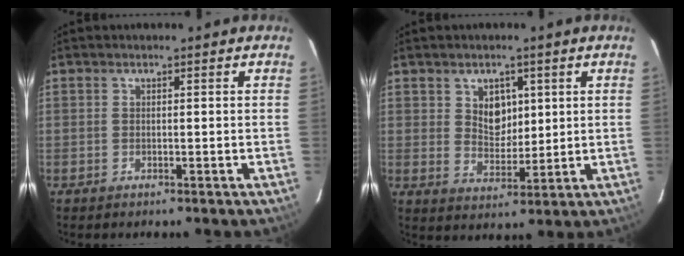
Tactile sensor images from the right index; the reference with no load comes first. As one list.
[{"total": 5.7, "force": [2.1, 4.3, 3.1], "torque": [-0.045, 0.003, 0.044]}]